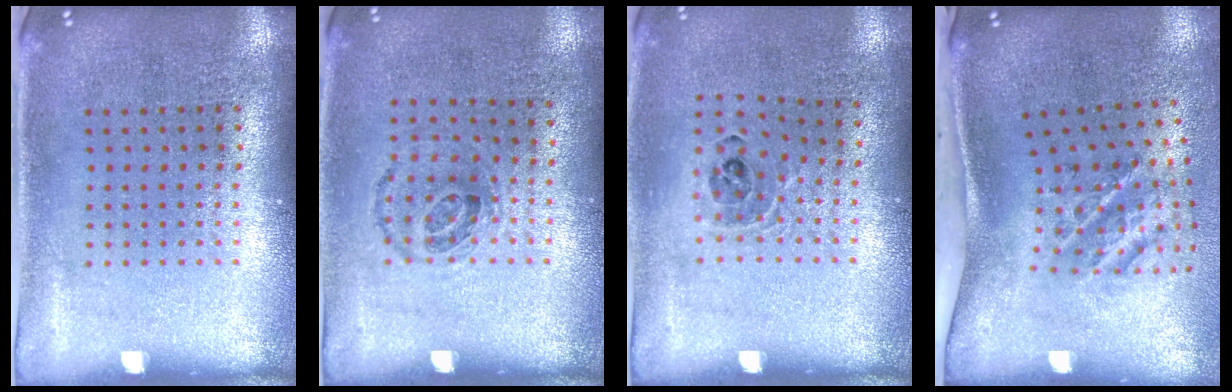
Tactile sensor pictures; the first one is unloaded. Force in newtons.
{"total": 0.9, "press": 0.7, "slide": 0.6}
{"total": 0.9, "press": 0.9, "slide": 0.1}
{"total": 2.1, "press": 1.3, "slide": 1.7}